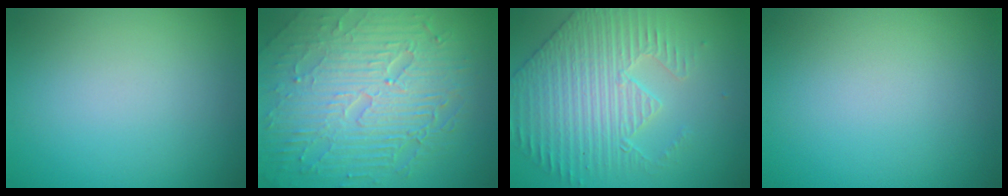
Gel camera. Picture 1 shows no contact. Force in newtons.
{"total": 9.7, "press": 6.2, "slide": 7.4}
{"total": 4.2, "press": 4.2, "slide": 0.5}
{"total": 0.0}